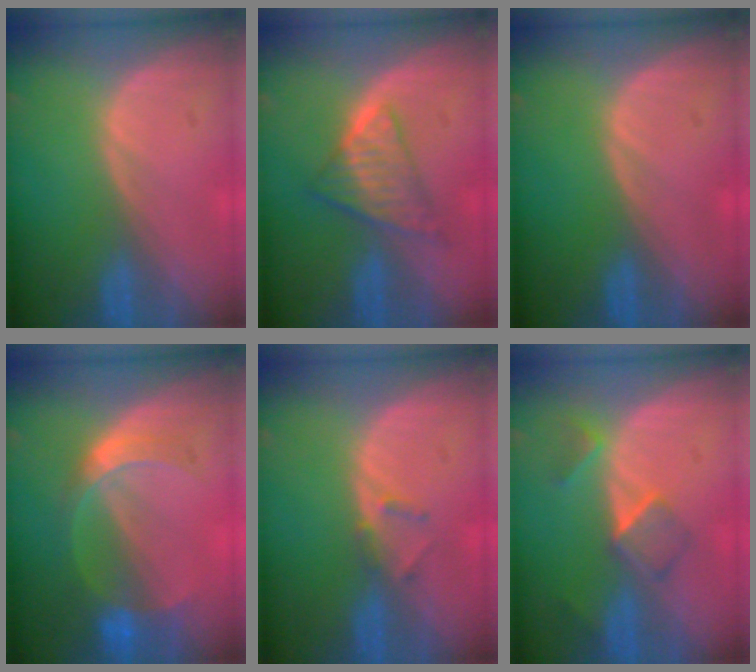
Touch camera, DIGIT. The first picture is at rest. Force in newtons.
{"total": 6.5, "press": 5.8, "slide": 2.9}
{"total": 0.0}
{"total": 6.4, "press": 5.7, "slide": 2.9}
{"total": 1.8, "press": 1.5, "slide": 0.9}
{"total": 5.3, "press": 4.5, "slide": 2.8}